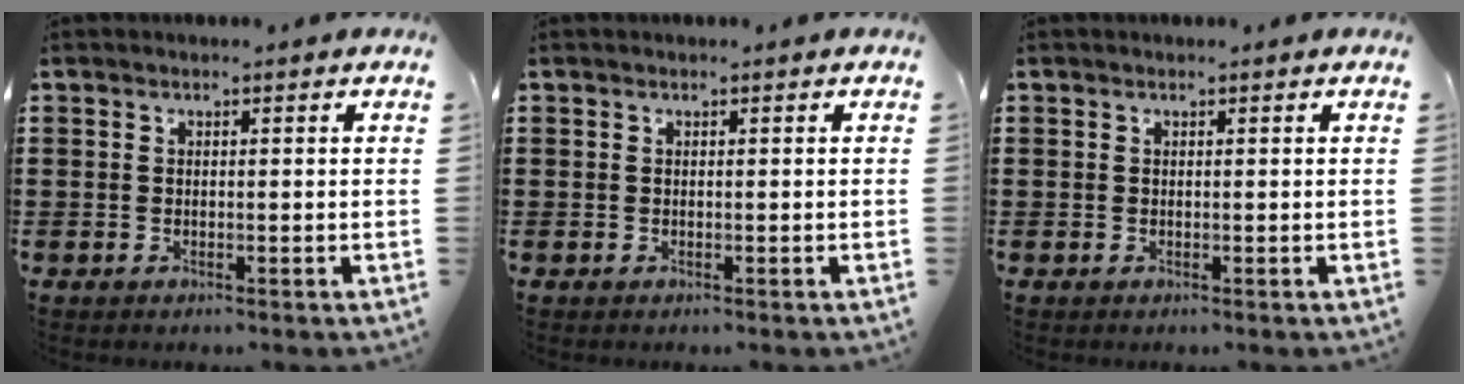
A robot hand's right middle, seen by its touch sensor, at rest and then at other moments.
{"total": 0.0}
{"total": 0.0}